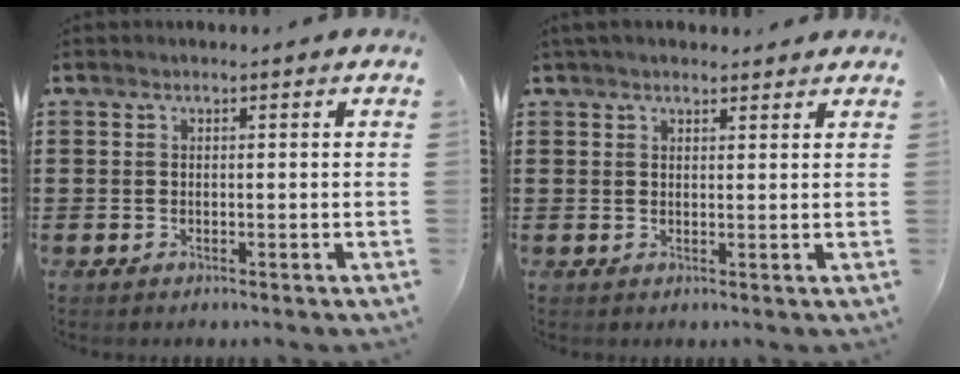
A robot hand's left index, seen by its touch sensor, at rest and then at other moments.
{"total": 2.2, "force": [1.9, 0.7, 0.8], "torque": [-0.019, 0.005, 0.037]}